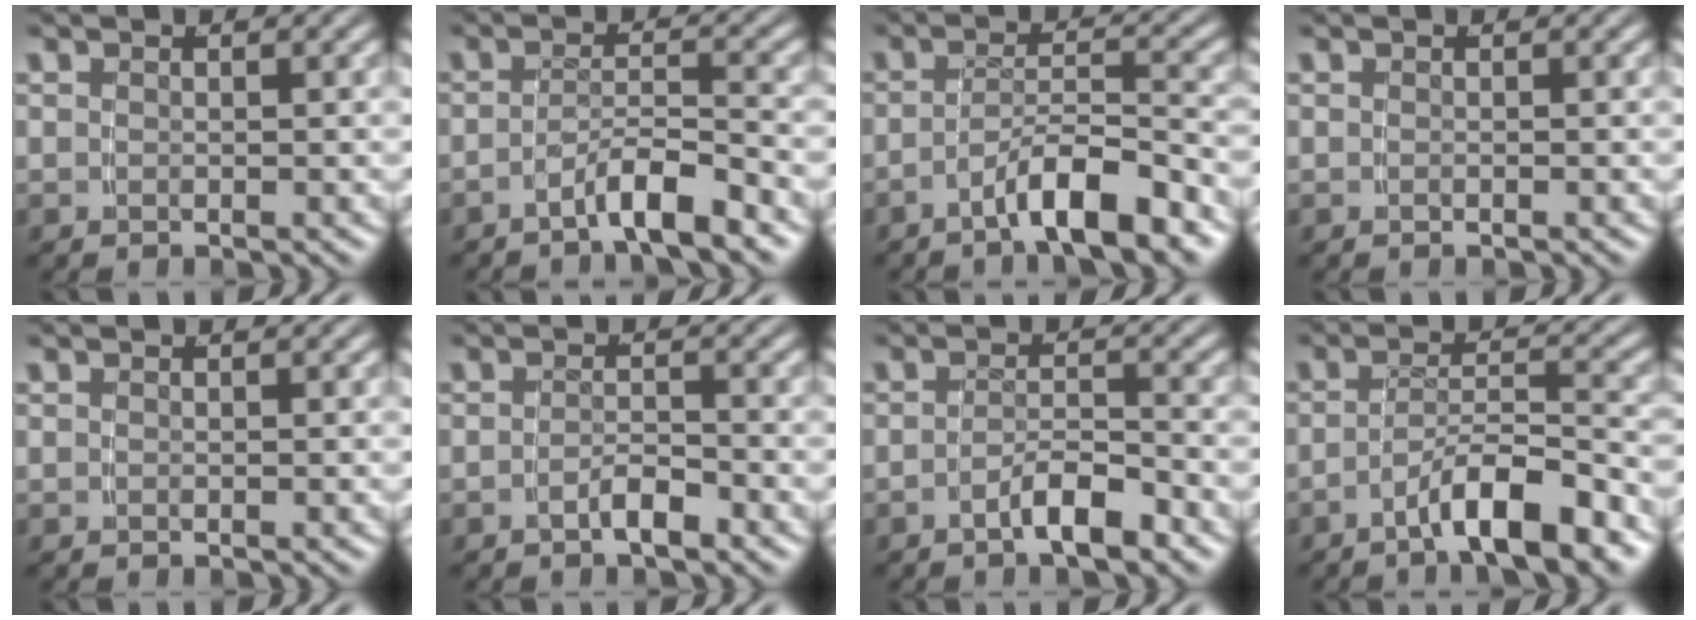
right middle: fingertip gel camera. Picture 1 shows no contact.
{"total": 3.7, "force": [-3.0, 0.1, 2.1], "torque": [-0.029, 0.000, -0.053]}
{"total": 5.1, "force": [-3.7, 0.6, 3.5], "torque": [-0.042, 0.002, -0.061]}
{"total": 0.0}
{"total": 0.0}
{"total": 1.9, "force": [-1.6, -0.2, 1.0], "torque": [-0.011, 0.000, -0.030]}
{"total": 3.2, "force": [-2.6, 0.1, 1.9], "torque": [-0.023, -0.002, -0.044]}
{"total": 5.6, "force": [-3.9, 0.7, 3.9], "torque": [-0.049, 0.001, -0.063]}